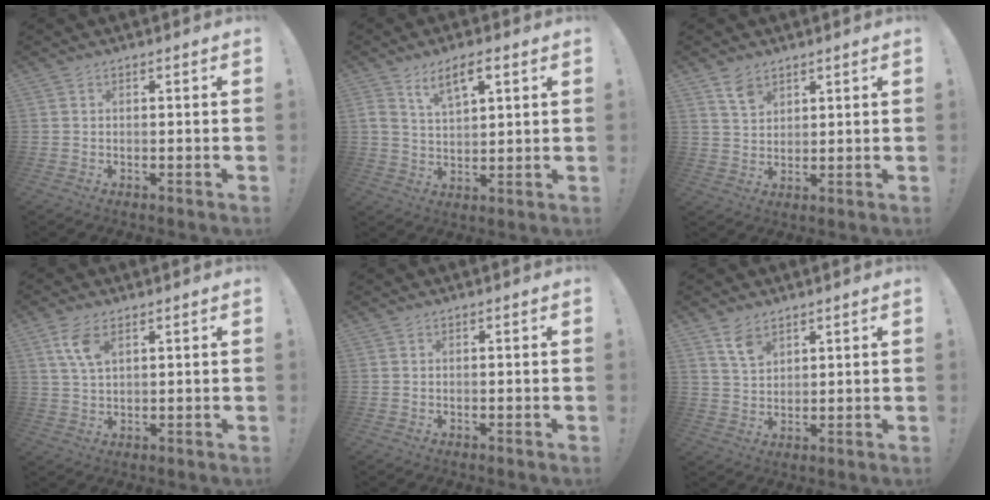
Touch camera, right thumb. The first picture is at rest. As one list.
[{"total": 8.1, "force": [4.8, 3.3, 5.7], "torque": [-0.100, -0.011, 0.085]}, {"total": 5.5, "force": [3.7, 3.3, 2.4], "torque": [-0.037, -0.016, 0.070]}, {"total": 6.7, "force": [3.2, 3.0, 5.1], "torque": [-0.104, -0.008, 0.058]}, {"total": 0.0}, {"total": 6.1, "force": [4.1, 3.4, 3.1], "torque": [-0.050, -0.021, 0.075]}]